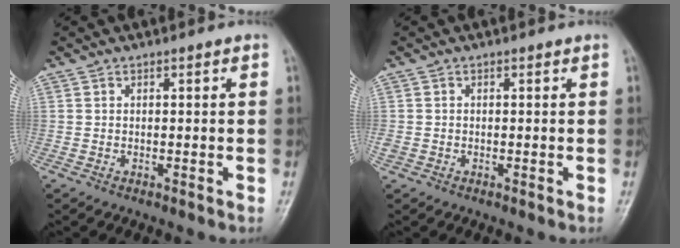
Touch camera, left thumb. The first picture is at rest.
{"total": 1.2, "force": [-0.3, 1.0, 0.6], "torque": [-0.016, 0.000, -0.007]}